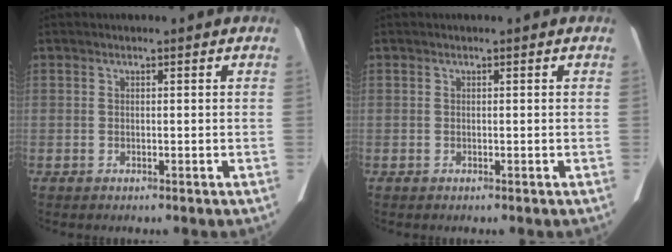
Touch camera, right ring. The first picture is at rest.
{"total": 0.0}